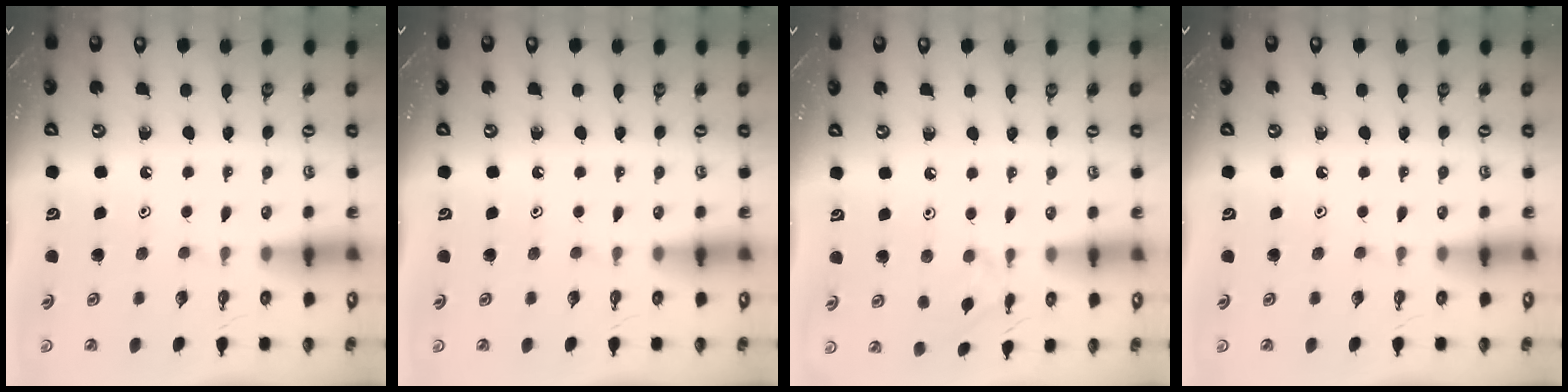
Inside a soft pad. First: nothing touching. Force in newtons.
{"total": 0.0}
{"total": 1.8, "press": 1.8, "slide": 0.4}
{"total": 0.0}